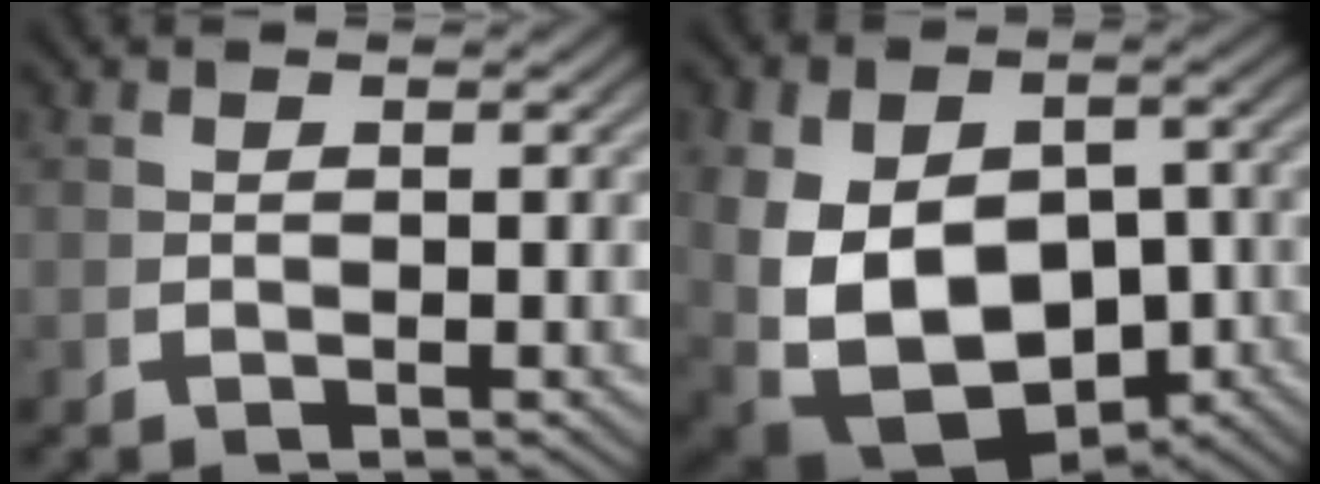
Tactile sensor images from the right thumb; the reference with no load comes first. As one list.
[{"total": 14.7, "force": [-3.6, 10.3, 9.9], "torque": [-0.228, -0.087, -0.012]}]